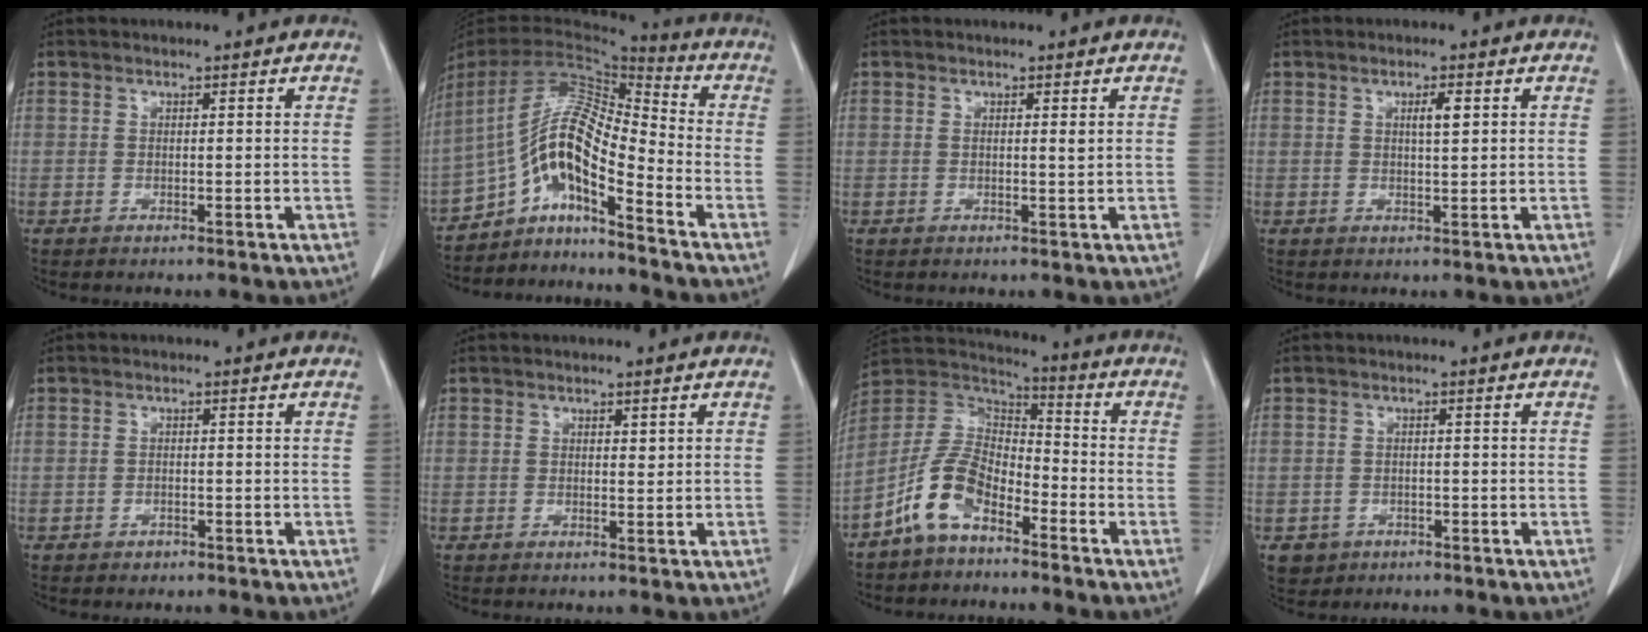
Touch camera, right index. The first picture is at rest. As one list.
[{"total": 12.1, "force": [-7.3, 1.9, 9.5], "torque": [-0.175, 0.025, -0.130]}, {"total": 0.9, "force": [0.3, -0.1, 0.8], "torque": [-0.015, -0.002, 0.005]}, {"total": 2.2, "force": [0.8, 0.3, 2.1], "torque": [-0.036, -0.001, 0.013]}, {"total": 0.7, "force": [-0.4, 0.6, 0.2], "torque": [-0.004, 0.002, -0.004]}, {"total": 0.6, "force": [0.4, 0.2, 0.4], "torque": [-0.005, -0.004, 0.006]}, {"total": 9.9, "force": [-5.8, 4.9, 6.3], "torque": [-0.144, 0.020, -0.118]}, {"total": 2.8, "force": [-1.1, 2.5, 0.3], "torque": [-0.001, 0.008, -0.012]}]